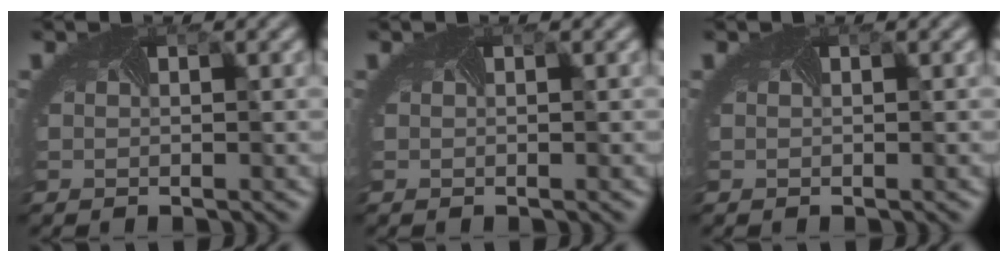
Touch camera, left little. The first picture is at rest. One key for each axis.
{"total": 0.0}
{"total": 0.0}